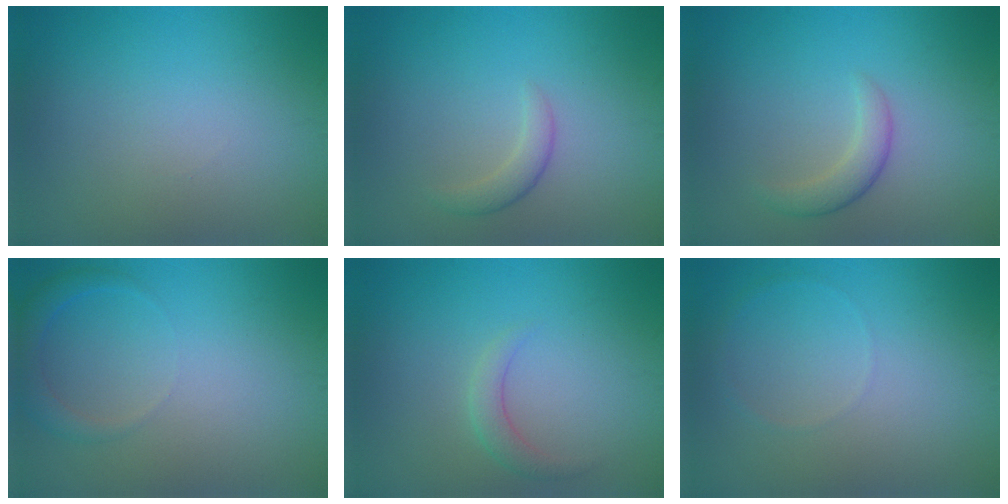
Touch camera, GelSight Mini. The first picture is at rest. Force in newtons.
{"total": 1.7, "press": 1.7, "slide": 0.1}
{"total": 2.2, "press": 2.2, "slide": 0.1}
{"total": 2.2, "press": 2.2, "slide": 0.2}
{"total": 1.6, "press": 1.6, "slide": 0.1}
{"total": 0.6, "press": 0.6, "slide": 0.1}